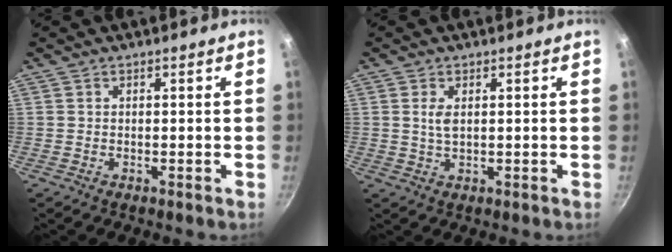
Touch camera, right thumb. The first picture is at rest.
{"total": 2.7, "force": [0.7, 1.3, 2.3], "torque": [-0.048, -0.002, 0.018]}